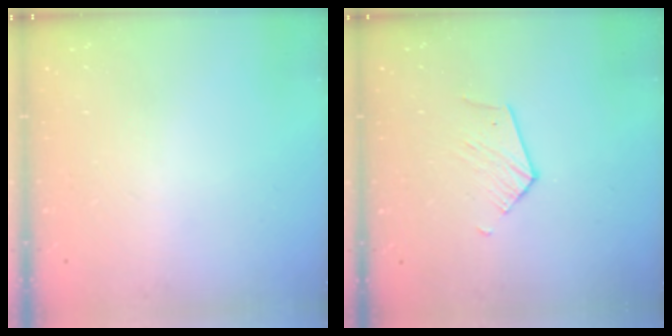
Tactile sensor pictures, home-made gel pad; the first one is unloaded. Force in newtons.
{"total": 4.3, "press": 4.3, "slide": 0.5}